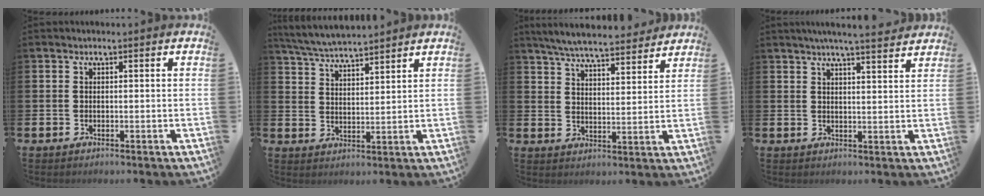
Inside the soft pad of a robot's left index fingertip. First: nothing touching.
{"total": 5.3, "force": [5.3, 0.1, 0.8], "torque": [-0.040, -0.026, 0.095]}
{"total": 6.6, "force": [6.3, 0.7, 1.7], "torque": [-0.052, -0.037, 0.111]}
{"total": 5.2, "force": [4.9, -0.4, 1.7], "torque": [-0.036, -0.022, 0.085]}